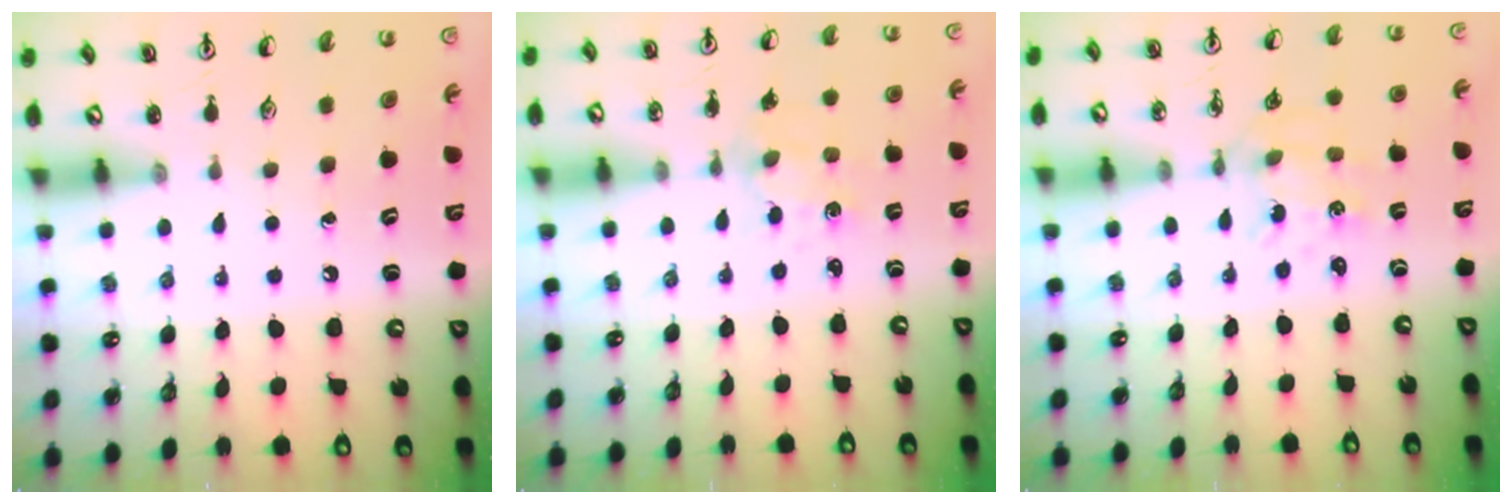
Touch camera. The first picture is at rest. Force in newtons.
{"total": 3.0, "press": 3.0, "slide": 0.3}
{"total": 1.1, "press": 1.1, "slide": 0.1}